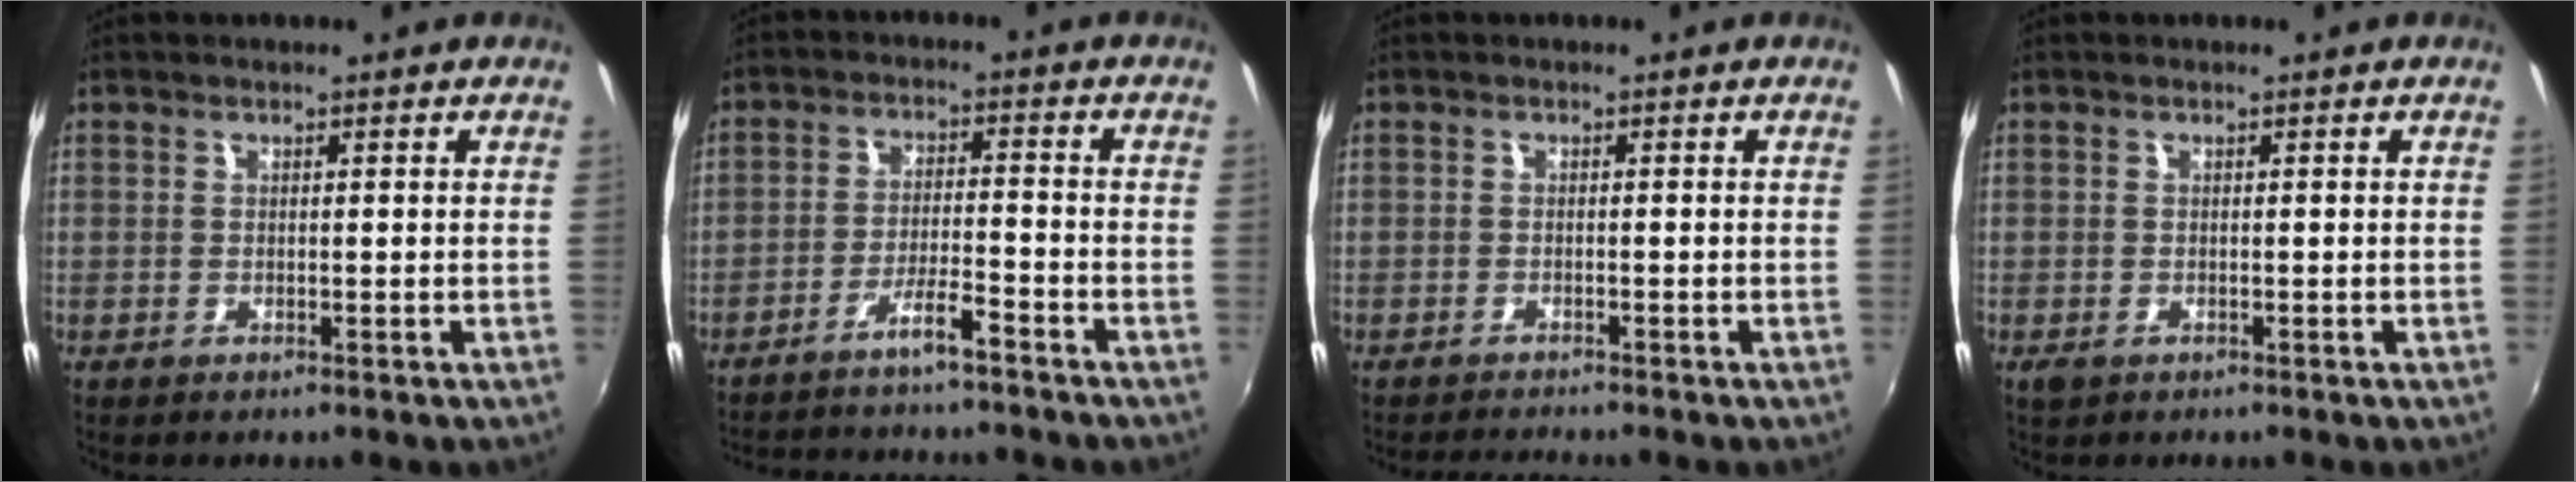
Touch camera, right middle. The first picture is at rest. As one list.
[{"total": 7.1, "force": [-6.3, 0.0, 3.2], "torque": [-0.076, 0.008, -0.102]}, {"total": 2.5, "force": [-2.5, -0.3, 0.5], "torque": [-0.020, -0.013, -0.046]}, {"total": 1.2, "force": [-0.6, 0.9, 0.6], "torque": [-0.012, -0.004, -0.011]}]